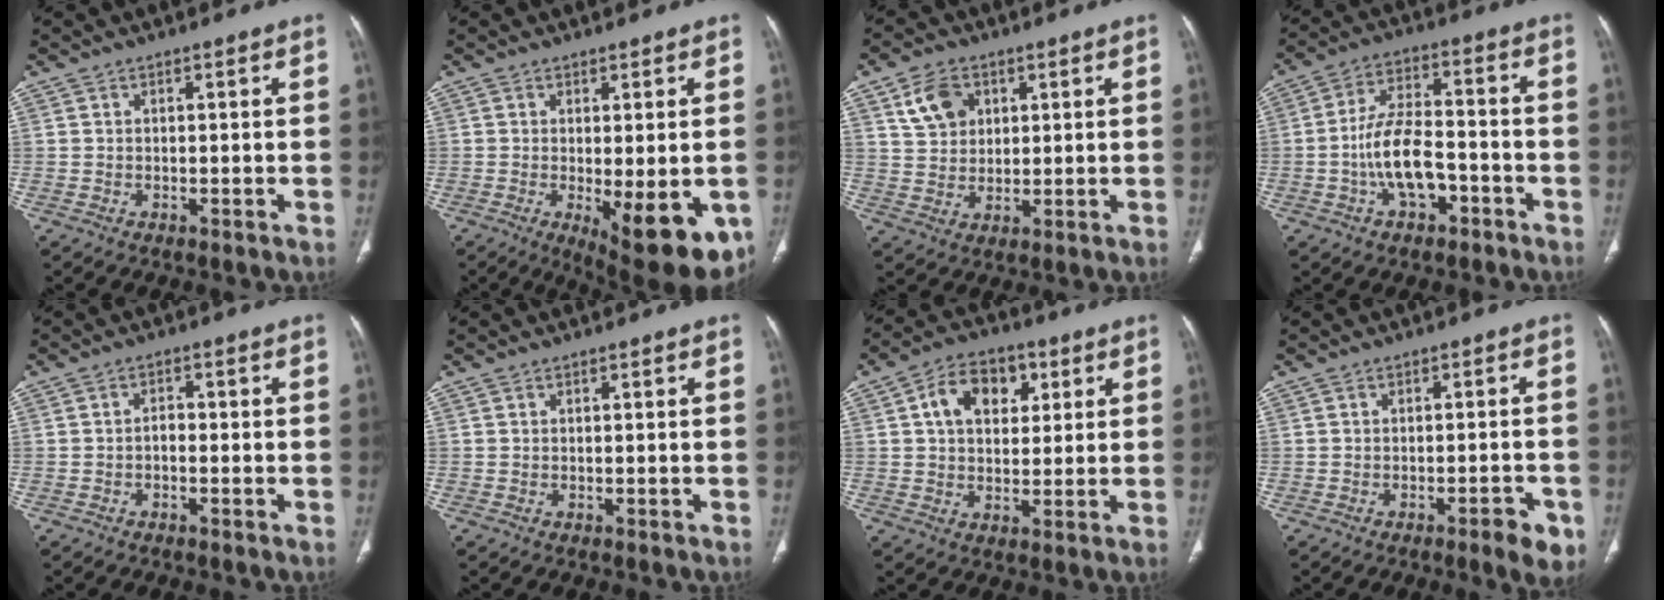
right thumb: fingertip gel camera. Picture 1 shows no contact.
{"total": 13.8, "force": [-4.4, 5.0, 12.1], "torque": [-0.130, -0.019, -0.044]}
{"total": 7.4, "force": [3.2, 5.5, 3.7], "torque": [-0.046, -0.008, 0.062]}
{"total": 10.8, "force": [-3.7, 5.9, 8.3], "torque": [-0.151, 0.040, -0.065]}
{"total": 2.9, "force": [-1.0, 2.0, 1.9], "torque": [-0.019, 0.017, -0.026]}
{"total": 0.0}
{"total": 10.8, "force": [3.5, 7.4, 7.1], "torque": [-0.087, 0.004, 0.051]}
{"total": 5.3, "force": [-2.9, 1.4, 4.2], "torque": [-0.044, 0.009, -0.034]}